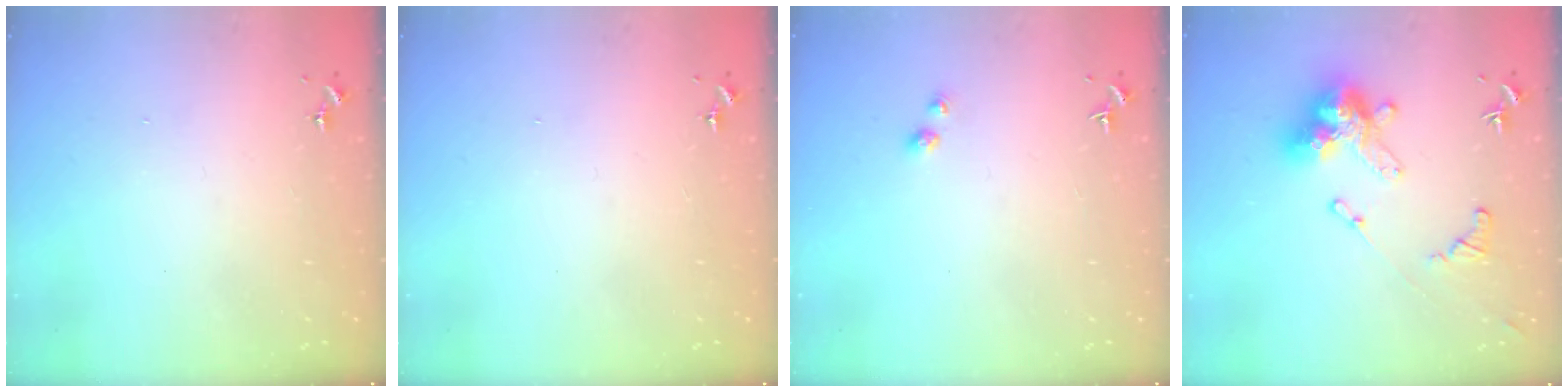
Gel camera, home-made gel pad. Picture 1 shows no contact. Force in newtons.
{"total": 0.0}
{"total": 2.7, "press": 2.7, "slide": 0.2}
{"total": 16.1, "press": 16.0, "slide": 1.6}